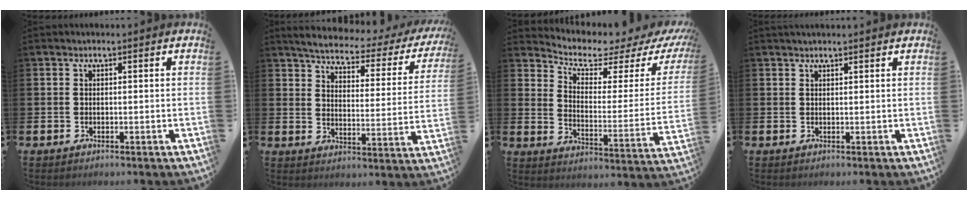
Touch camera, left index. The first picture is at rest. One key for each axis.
{"total": 4.2, "fx": 3.7, "fy": 1.0, "fz": 1.7, "tx": -0.057, "ty": -0.029, "tz": 0.054}
{"total": 4.9, "fx": 4.3, "fy": 1.5, "fz": 1.8, "tx": -0.049, "ty": -0.047, "tz": 0.061}
{"total": 1.1, "fx": 1.1, "fy": 0.0, "fz": 0.2, "tx": 0.006, "ty": -0.004, "tz": 0.017}